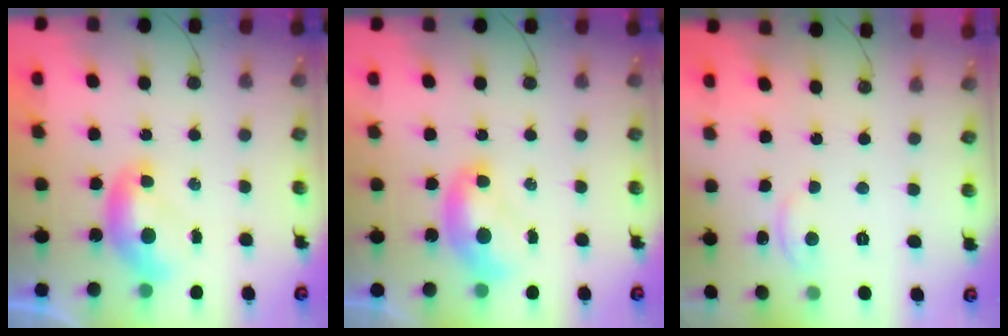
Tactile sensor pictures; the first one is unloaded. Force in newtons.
{"total": 1.2, "press": 1.2, "slide": 0.0}
{"total": 2.6, "press": 2.6, "slide": 0.3}